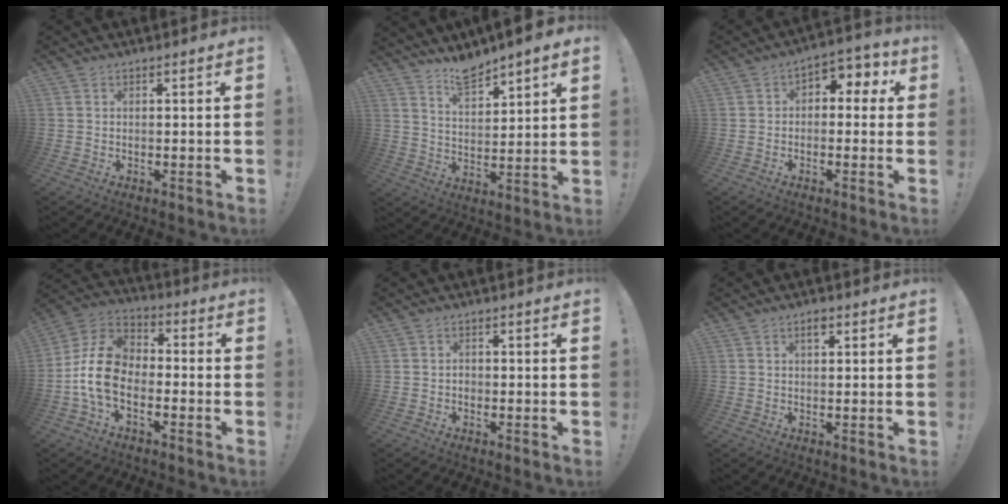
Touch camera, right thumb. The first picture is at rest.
{"total": 7.6, "force": [6.7, 1.7, 3.1], "torque": [-0.054, -0.045, 0.121]}
{"total": 4.6, "force": [-0.5, 3.8, 2.5], "torque": [-0.025, 0.011, -0.009]}
{"total": 13.9, "force": [-4.0, 9.6, 9.2], "torque": [-0.177, 0.038, -0.064]}
{"total": 1.3, "force": [-0.8, 1.0, 0.3], "torque": [-0.007, 0.006, -0.014]}
{"total": 2.4, "force": [1.1, 1.3, 1.7], "torque": [-0.016, -0.004, 0.015]}